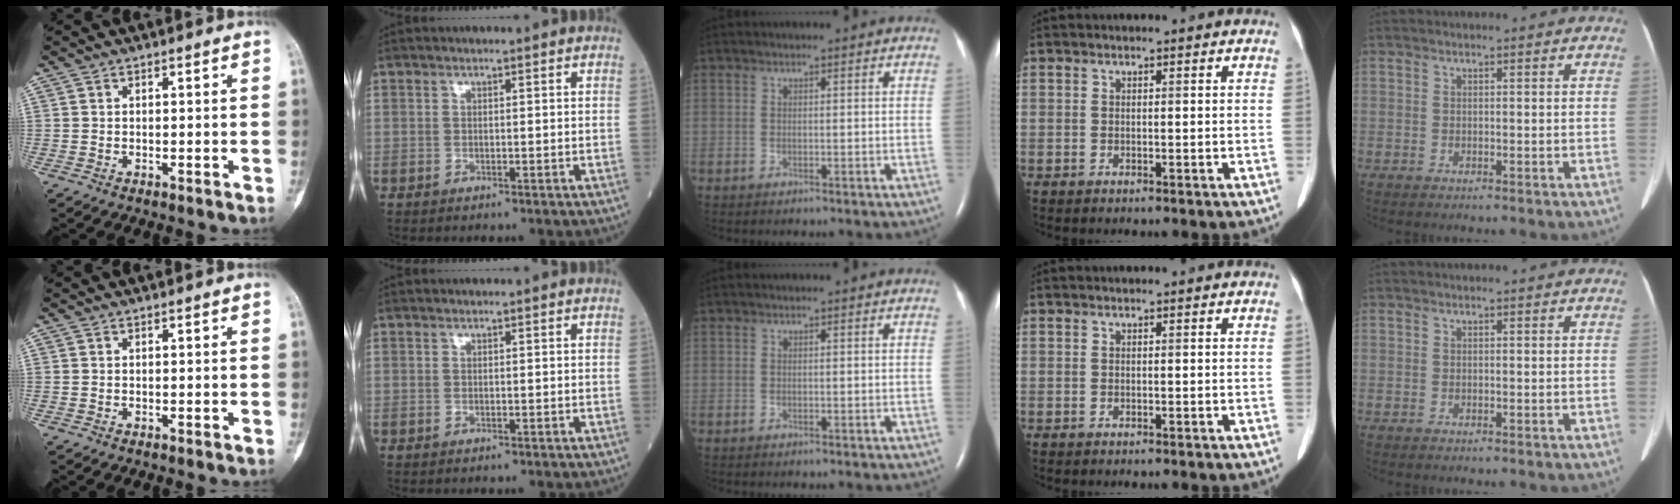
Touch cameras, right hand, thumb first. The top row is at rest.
{}